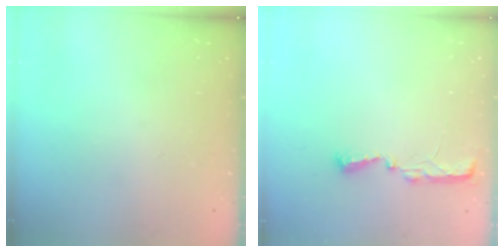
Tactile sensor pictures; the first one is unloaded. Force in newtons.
{"total": 5.4, "press": 5.3, "slide": 0.7}